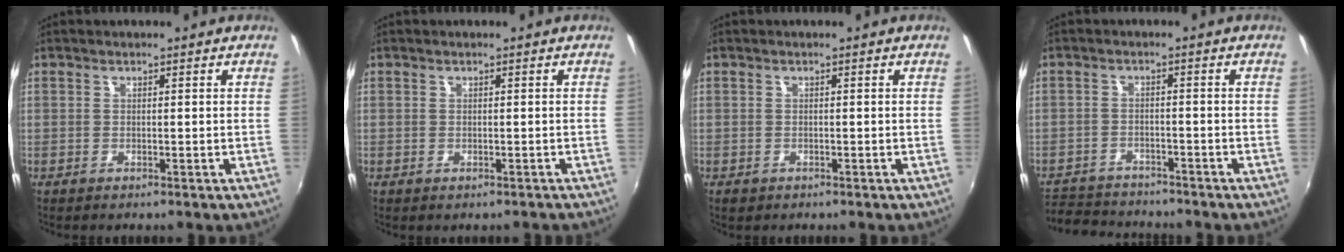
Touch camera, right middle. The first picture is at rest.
{"total": 0.9, "force": [-0.6, 0.5, 0.4], "torque": [-0.007, -0.002, -0.006]}
{"total": 1.3, "force": [-0.7, 1.0, 0.5], "torque": [-0.011, -0.005, -0.011]}
{"total": 9.7, "force": [-8.9, 3.0, 2.2], "torque": [-0.072, -0.002, -0.147]}